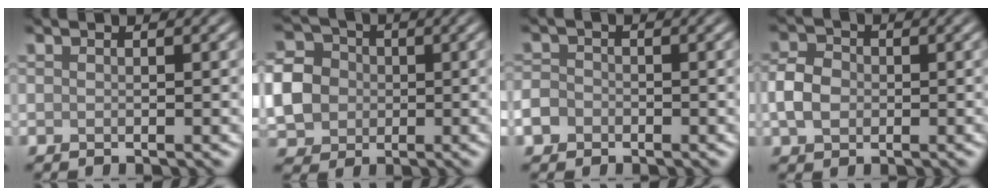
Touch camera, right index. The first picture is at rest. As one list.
[{"total": 6.6, "force": [-0.5, 5.8, 3.2], "torque": [-0.073, 0.005, -0.018]}, {"total": 2.3, "force": [-1.1, 1.8, 0.8], "torque": [-0.012, -0.001, -0.026]}, {"total": 3.4, "force": [-0.4, 2.7, 2.0], "torque": [-0.044, 0.002, -0.015]}]